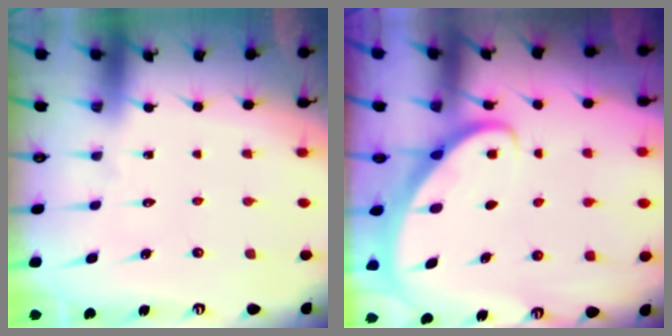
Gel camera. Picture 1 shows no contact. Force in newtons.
{"total": 2.8, "press": 2.8, "slide": 0.2}